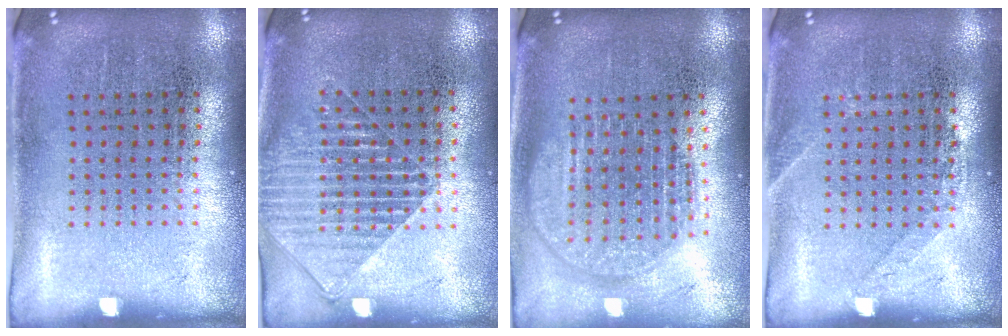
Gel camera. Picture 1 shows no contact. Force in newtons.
{"total": 1.5, "press": 1.3, "slide": 0.8}
{"total": 1.8, "press": 1.6, "slide": 0.9}
{"total": 1.1, "press": 1.1, "slide": 0.2}